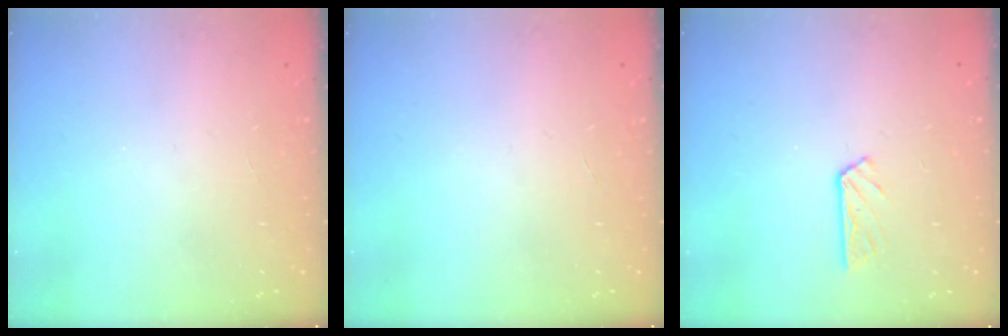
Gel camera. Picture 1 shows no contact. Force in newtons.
{"total": 0.0}
{"total": 3.4, "press": 3.3, "slide": 0.4}